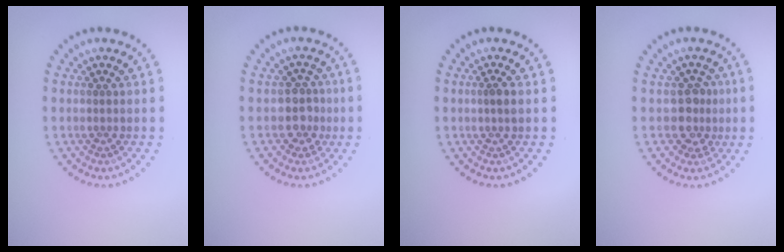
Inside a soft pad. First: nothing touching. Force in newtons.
{"total": 2.2, "press": 1.9, "slide": 1.2}
{"total": 1.3, "press": 1.1, "slide": 0.6}
{"total": 2.3, "press": 1.9, "slide": 1.3}